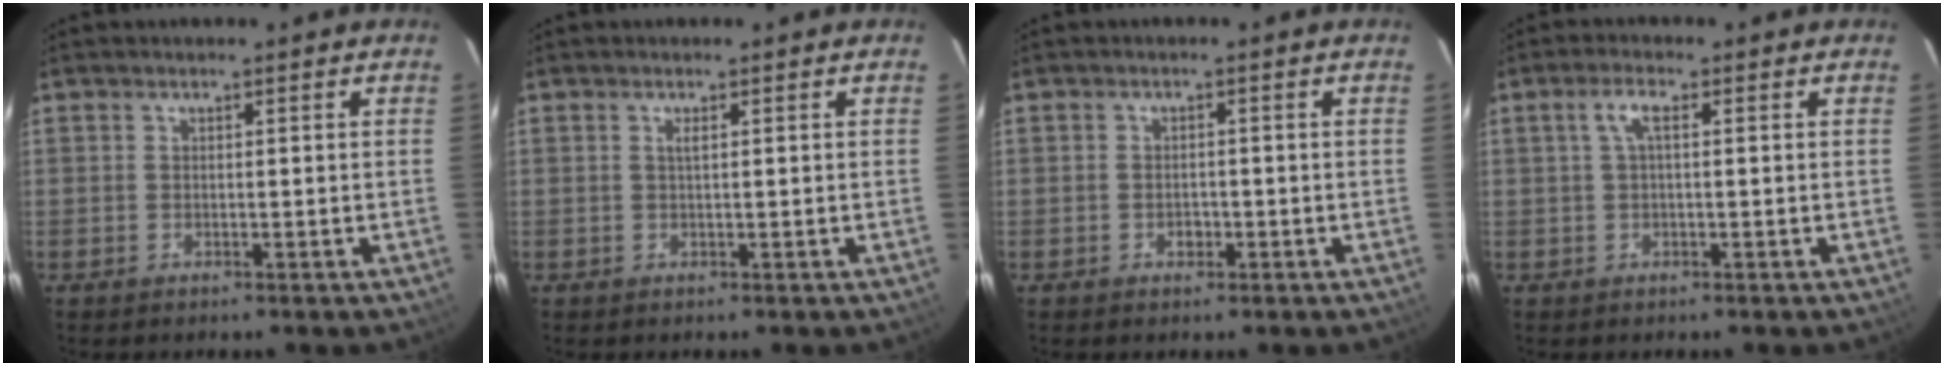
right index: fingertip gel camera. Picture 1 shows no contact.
{"total": 0.8, "force": [0.3, 0.0, 0.8], "torque": [-0.015, 0.002, 0.005]}
{"total": 1.8, "force": [-0.7, 1.4, 0.8], "torque": [-0.013, 0.004, -0.009]}
{"total": 2.7, "force": [0.5, 0.7, 2.6], "torque": [-0.054, 0.008, 0.010]}